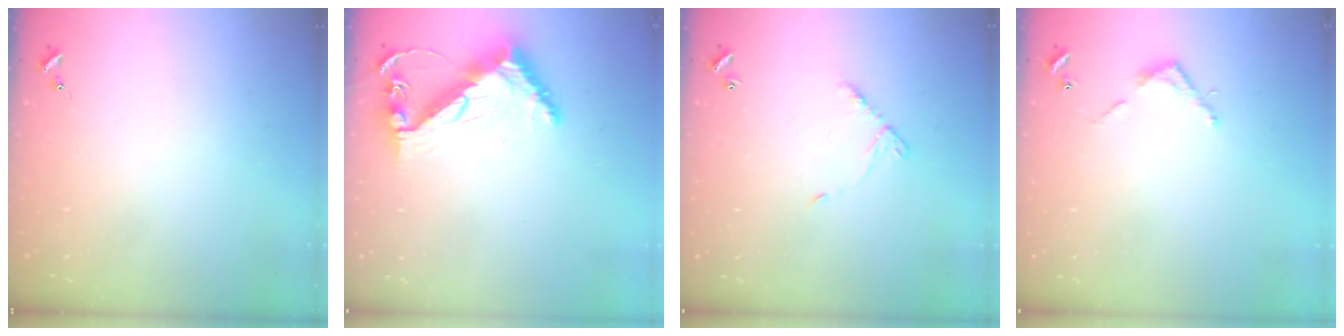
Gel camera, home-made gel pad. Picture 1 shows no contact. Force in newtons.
{"total": 8.7, "press": 8.6, "slide": 0.9}
{"total": 6.9, "press": 6.8, "slide": 0.6}
{"total": 3.7, "press": 3.7, "slide": 0.2}